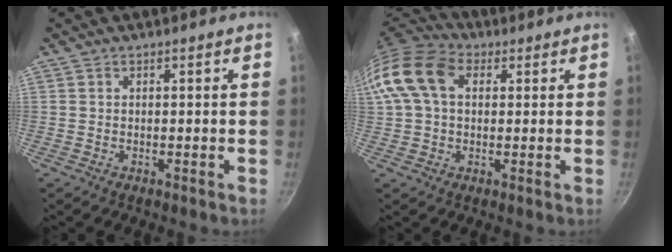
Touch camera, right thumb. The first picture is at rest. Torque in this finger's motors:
{"motor_torque": [-1.13, 1.66, 0.52, -0.44, 0.16]}